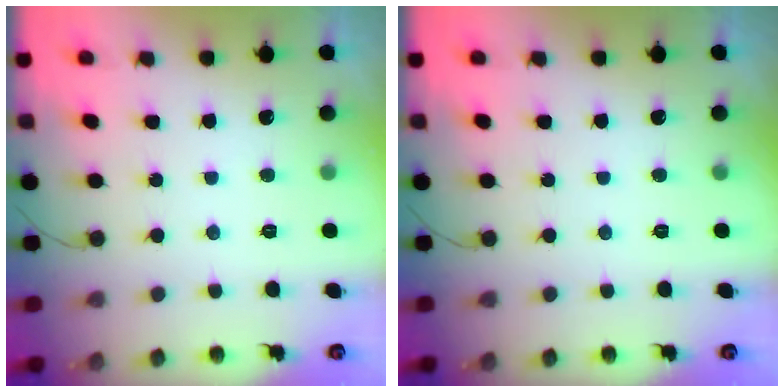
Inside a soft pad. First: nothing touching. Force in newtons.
{"total": 0.0}